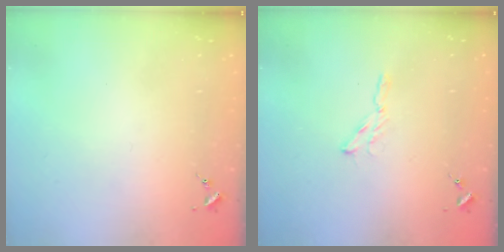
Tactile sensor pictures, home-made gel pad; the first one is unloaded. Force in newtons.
{"total": 2.9, "press": 2.9, "slide": 0.3}